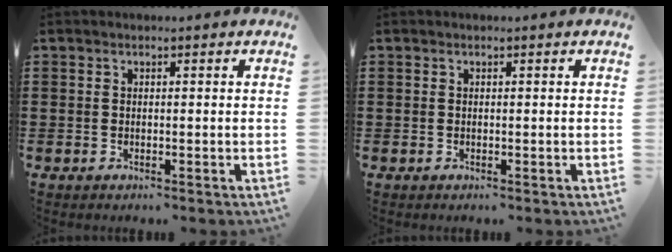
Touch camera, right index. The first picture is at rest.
{"total": 0.0}